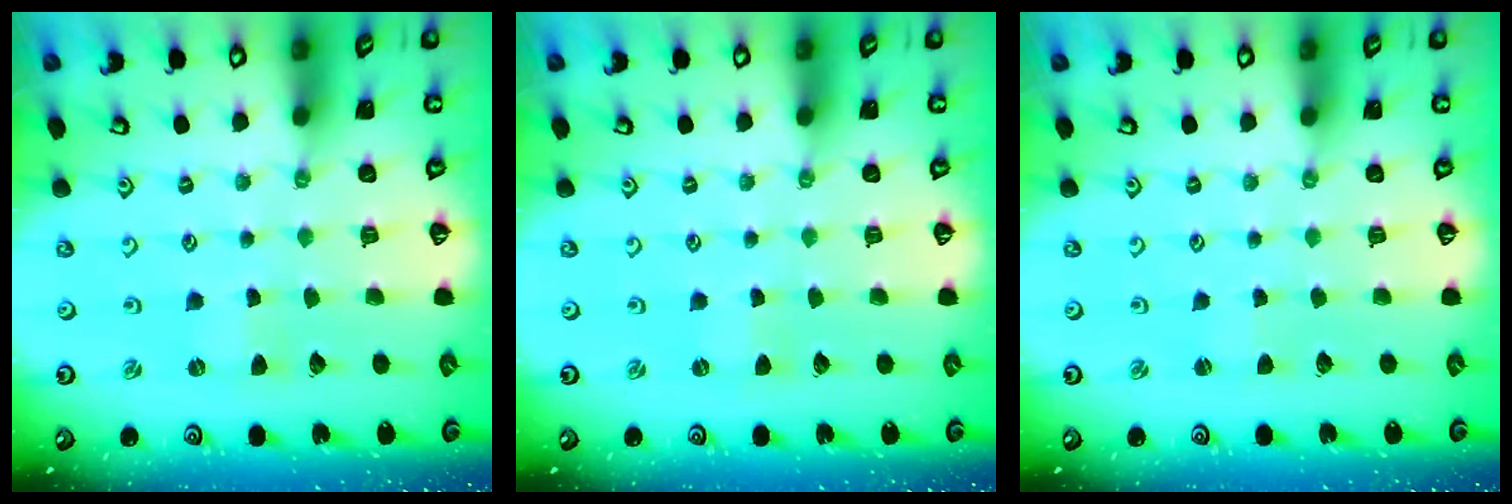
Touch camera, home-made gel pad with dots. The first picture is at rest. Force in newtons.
{"total": 0.0}
{"total": 0.9, "press": 0.8, "slide": 0.1}